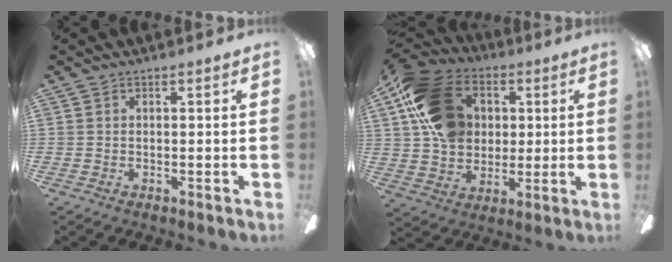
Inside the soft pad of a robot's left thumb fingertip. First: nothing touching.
{"total": 19.6, "force": [5.5, 15.4, 10.7], "torque": [-0.187, 0.004, 0.113]}